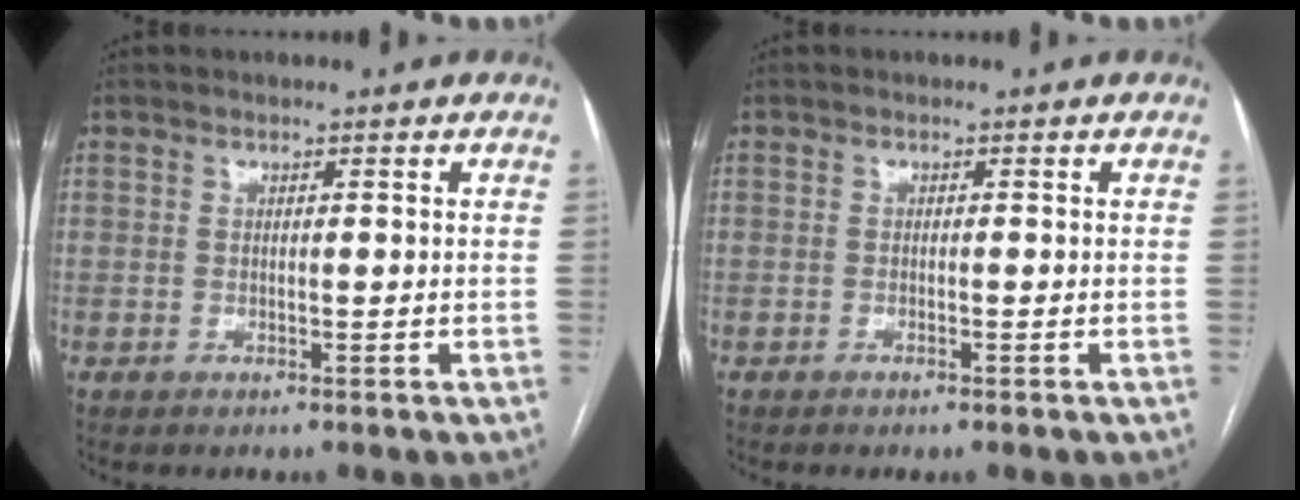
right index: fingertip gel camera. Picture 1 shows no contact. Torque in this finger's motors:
{"motor_torque": [0.15, 0.01, 0.04, 0.00]}